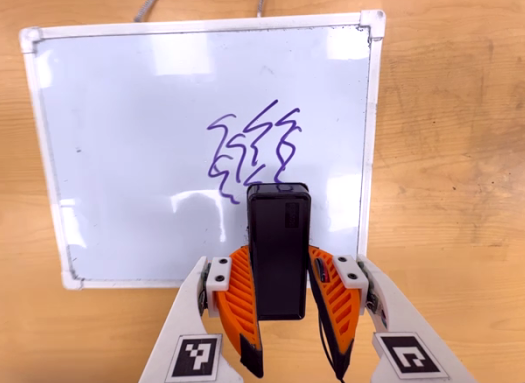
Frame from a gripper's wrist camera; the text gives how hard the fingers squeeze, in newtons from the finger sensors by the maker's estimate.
{"total": 4.3, "left": 3.3, "right": 5.4}